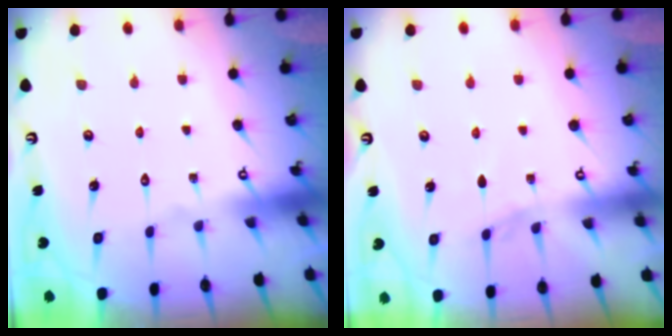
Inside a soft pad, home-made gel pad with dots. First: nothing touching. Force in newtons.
{"total": 4.0, "press": 3.9, "slide": 0.4}